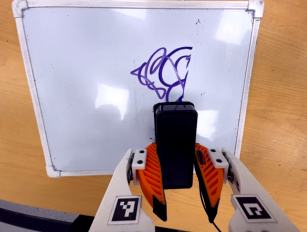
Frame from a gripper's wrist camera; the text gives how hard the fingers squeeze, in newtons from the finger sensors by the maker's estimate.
{"total": 9.4, "left": 8.0, "right": 10.8}